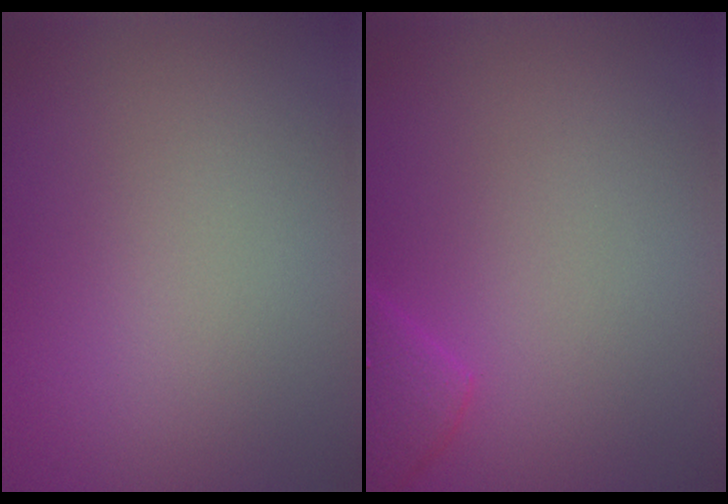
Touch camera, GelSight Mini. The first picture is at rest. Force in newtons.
{"total": 1.8, "press": 1.8, "slide": 0.1}